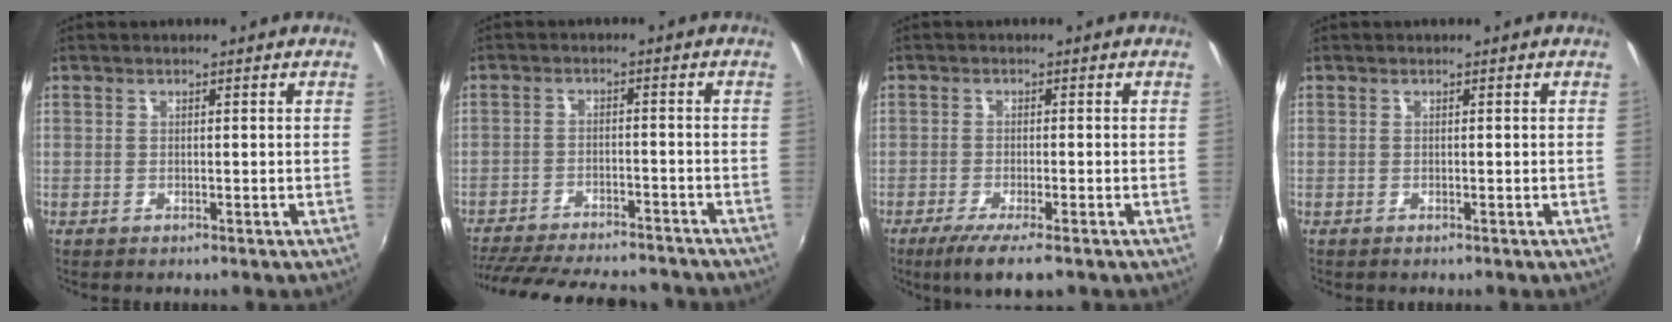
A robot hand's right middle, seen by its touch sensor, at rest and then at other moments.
{"total": 21.2, "force": [-18.3, 5.6, 9.0], "torque": [-0.187, -0.019, -0.256]}
{"total": 6.5, "force": [-4.3, 0.8, 4.8], "torque": [-0.103, -0.025, -0.073]}
{"total": 0.0}